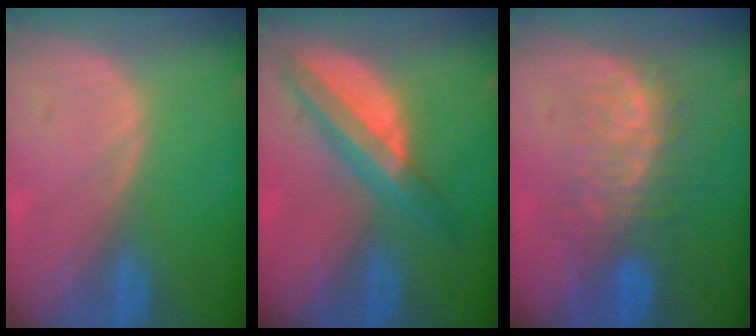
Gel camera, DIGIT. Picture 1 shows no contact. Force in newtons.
{"total": 7.8, "press": 6.6, "slide": 4.1}
{"total": 7.8, "press": 7.6, "slide": 1.4}